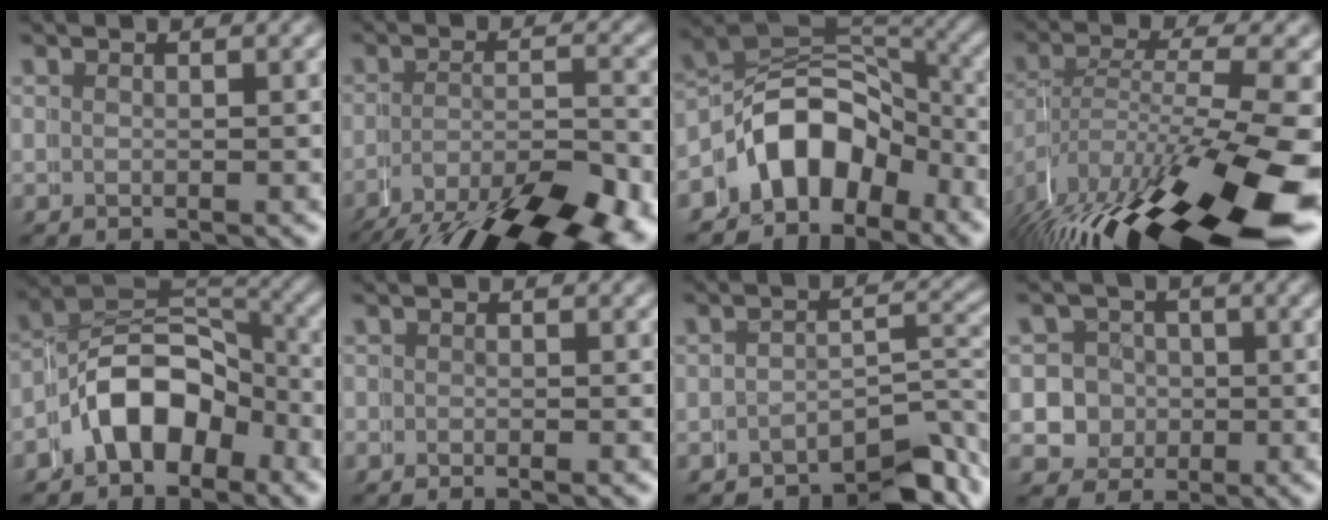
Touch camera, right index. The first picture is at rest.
{"total": 9.6, "force": [-5.6, 4.2, 6.7], "torque": [-0.102, -0.032, -0.079]}
{"total": 8.1, "force": [-2.4, 6.5, 4.2], "torque": [-0.091, -0.020, -0.046]}
{"total": 12.8, "force": [-6.3, 5.1, 9.9], "torque": [-0.180, -0.039, -0.074]}
{"total": 6.4, "force": [-2.2, 4.9, 3.5], "torque": [-0.074, -0.017, -0.043]}
{"total": 1.4, "force": [-0.9, 0.9, 0.6], "torque": [-0.018, -0.005, -0.020]}
{"total": 4.5, "force": [-3.2, 2.1, 2.3], "torque": [-0.007, -0.009, -0.058]}
{"total": 9.4, "force": [-1.4, 9.3, 0.8], "torque": [-0.058, -0.045, -0.023]}